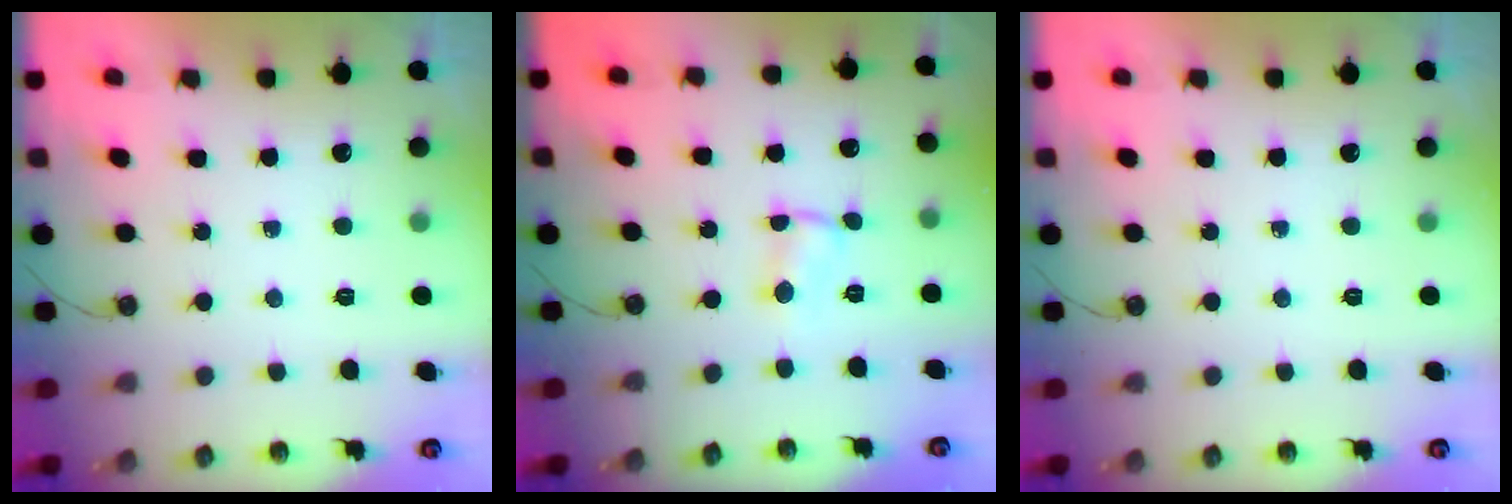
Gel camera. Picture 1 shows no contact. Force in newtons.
{"total": 1.5, "press": 1.5, "slide": 0.2}
{"total": 0.0}